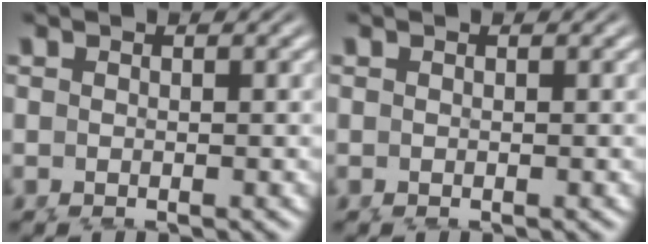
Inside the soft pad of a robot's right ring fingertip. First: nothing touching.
{"total": 0.0}